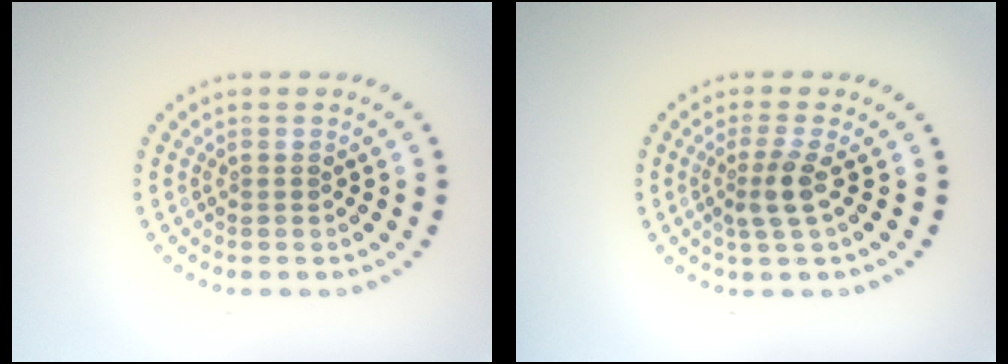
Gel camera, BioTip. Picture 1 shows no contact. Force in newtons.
{"total": 2.4, "press": 1.8, "slide": 1.6}